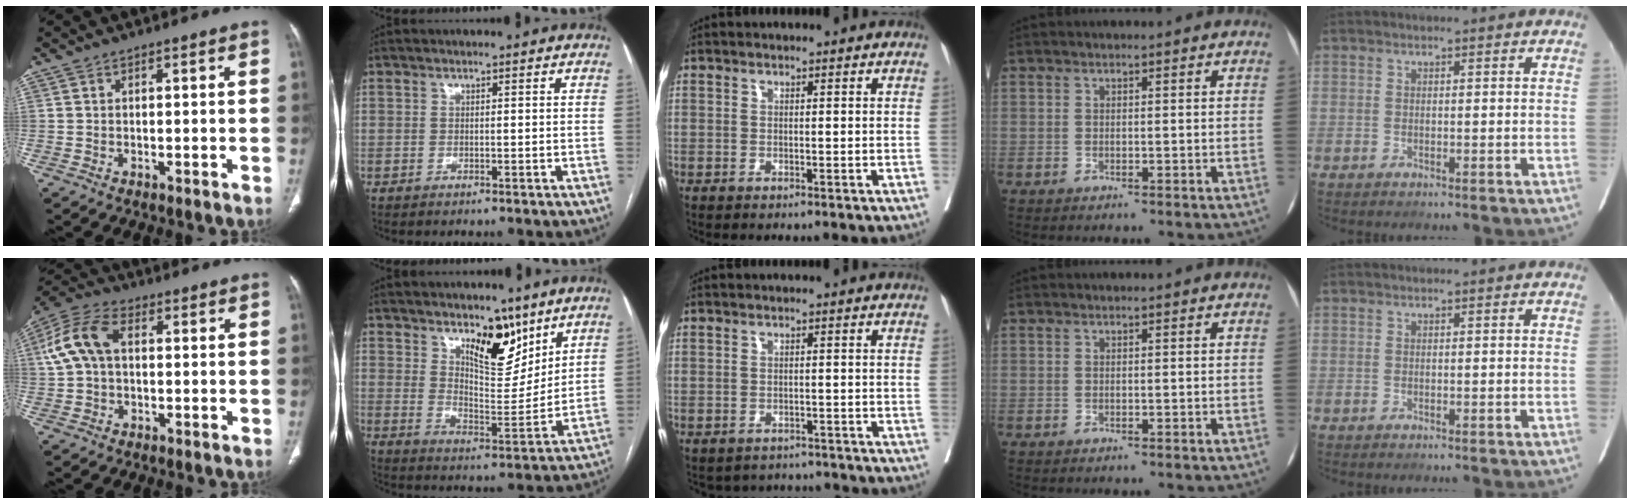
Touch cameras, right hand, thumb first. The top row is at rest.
{"thumb": {"total": 9.6, "force": [1.0, 6.2, 7.2], "torque": [-0.157, 0.031, 0.015]}, "index": {"total": 10.0, "force": [6.7, 3.9, 6.3], "torque": [-0.097, -0.017, 0.116]}, "middle": {"total": 5.0, "force": [-4.7, 1.7, -0.3], "torque": [0.008, 0.012, -0.058]}}